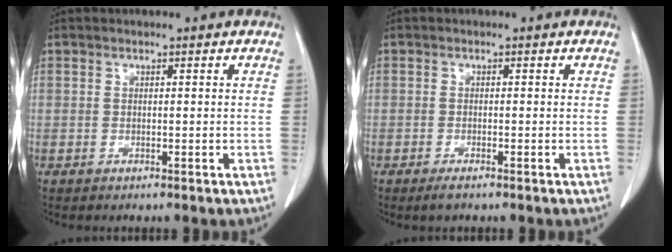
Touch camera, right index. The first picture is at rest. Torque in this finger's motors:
{"motor_torque": [0.33, -0.24, 0.07, 0.03]}